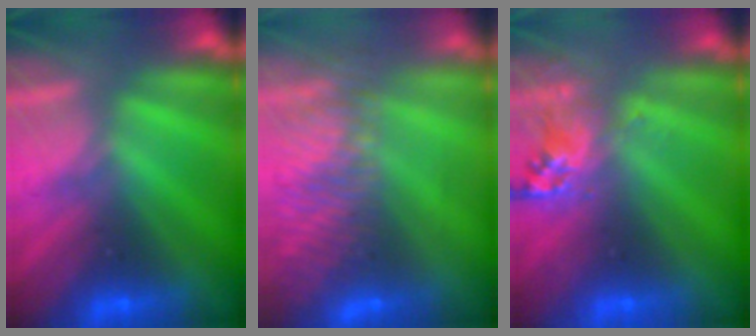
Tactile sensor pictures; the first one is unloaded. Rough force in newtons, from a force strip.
{"total": 8.5}
{"total": 2.7}